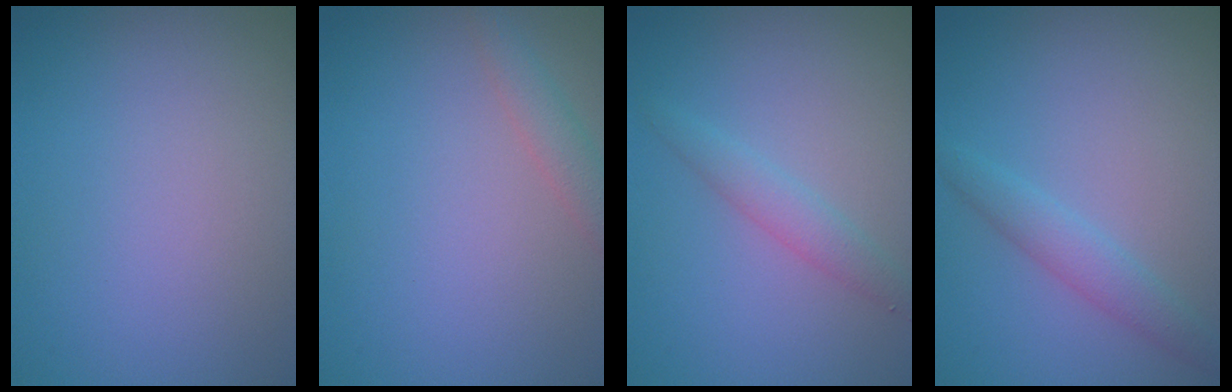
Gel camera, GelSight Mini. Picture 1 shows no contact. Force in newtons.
{"total": 1.8, "press": 1.8, "slide": 0.1}
{"total": 1.9, "press": 1.9, "slide": 0.1}
{"total": 2.2, "press": 2.2, "slide": 0.1}